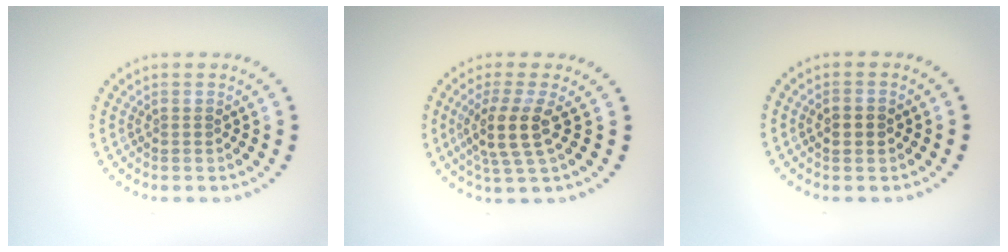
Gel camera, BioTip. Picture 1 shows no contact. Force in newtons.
{"total": 3.8, "press": 3.0, "slide": 2.3}
{"total": 2.2, "press": 2.2, "slide": 0.2}